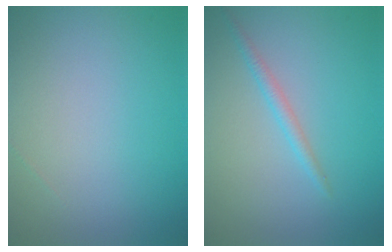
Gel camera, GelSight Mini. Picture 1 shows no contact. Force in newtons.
{"total": 1.3, "press": 1.3, "slide": 0.1}